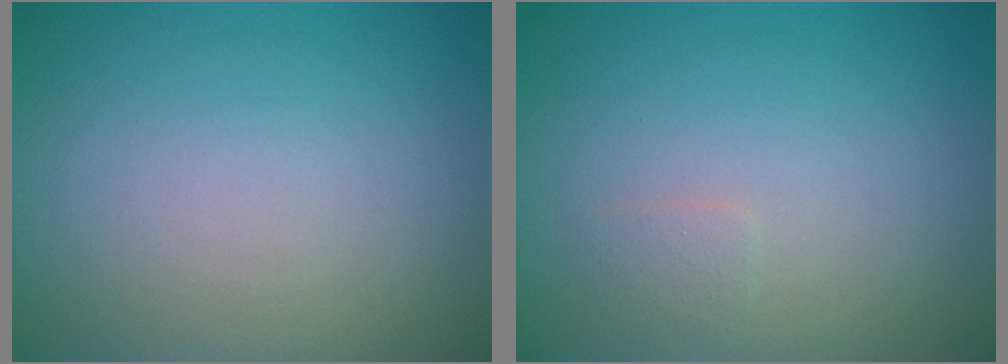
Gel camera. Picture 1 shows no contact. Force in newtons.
{"total": 0.7, "press": 0.7, "slide": 0.1}